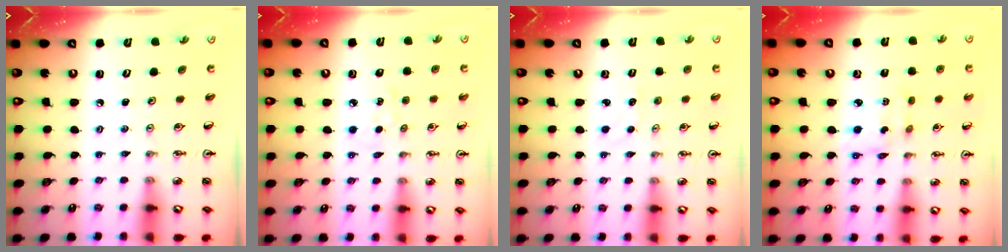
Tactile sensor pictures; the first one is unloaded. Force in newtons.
{"total": 4.7, "press": 4.7, "slide": 0.6}
{"total": 1.2, "press": 1.1, "slide": 0.2}
{"total": 2.9, "press": 2.9, "slide": 0.2}